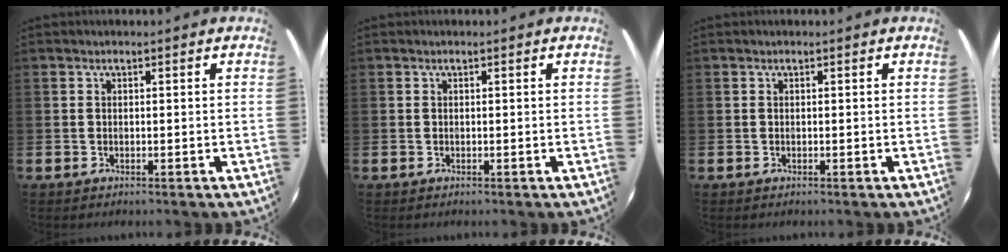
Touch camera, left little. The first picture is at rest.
{"total": 0.0}
{"total": 0.0}